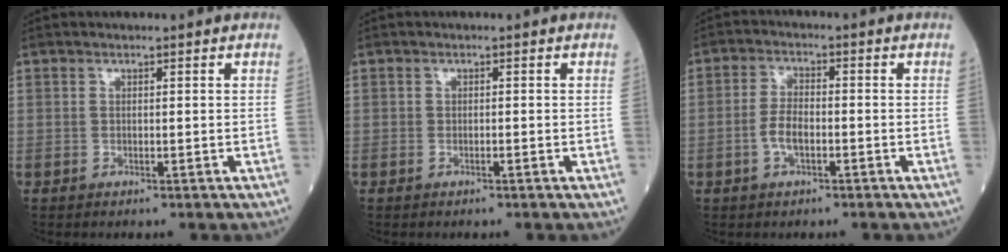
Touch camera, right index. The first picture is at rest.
{"total": 0.0}
{"total": 4.0, "force": [-1.4, 1.8, 3.3], "torque": [-0.073, 0.005, -0.029]}